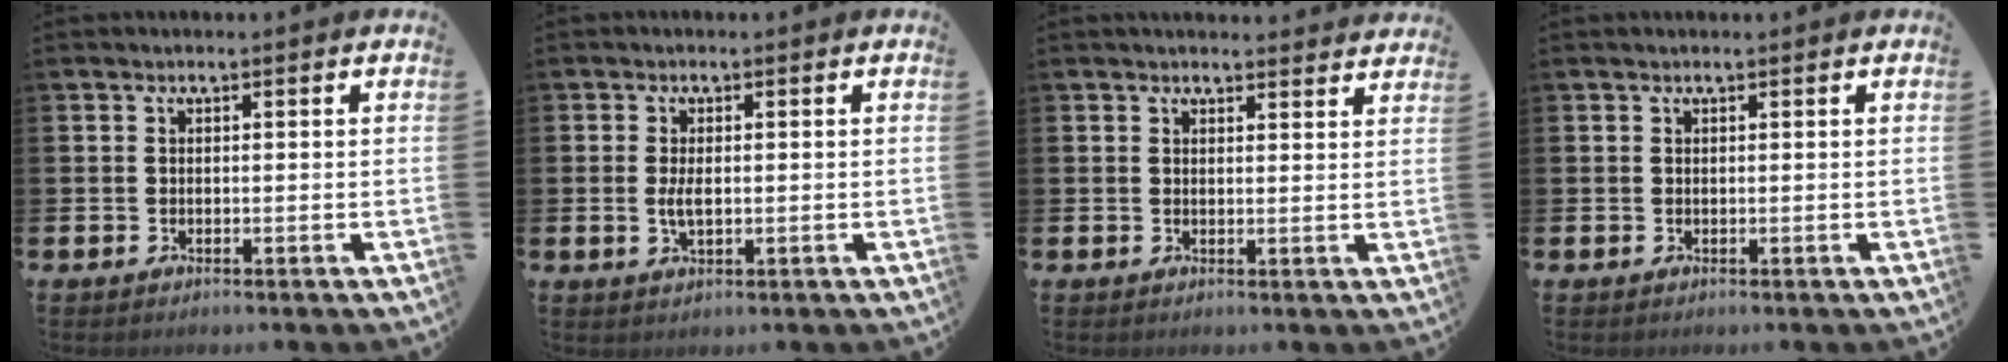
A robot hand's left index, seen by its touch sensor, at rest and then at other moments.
{"total": 2.4, "force": [0.0, 1.0, 2.2], "torque": [-0.038, 0.000, -0.002]}
{"total": 2.5, "force": [2.5, 0.3, 0.0], "torque": [0.004, -0.016, 0.043]}
{"total": 0.0}